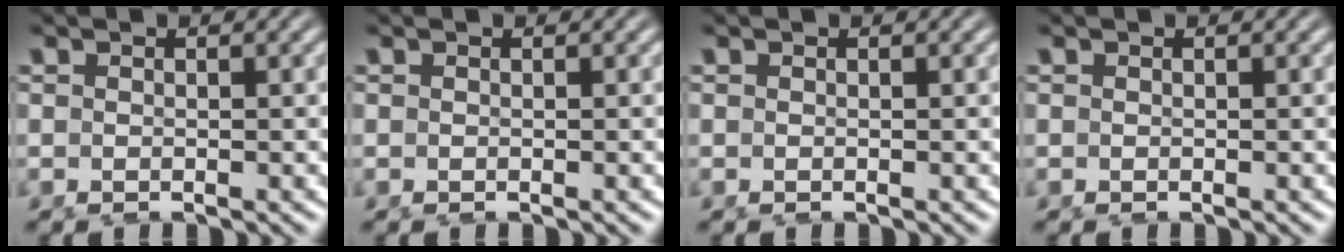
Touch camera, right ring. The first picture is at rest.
{"total": 0.0}
{"total": 0.0}
{"total": 0.0}